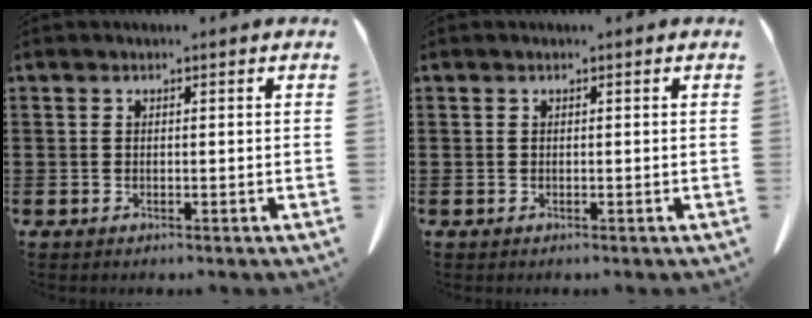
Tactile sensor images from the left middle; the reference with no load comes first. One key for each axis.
{"total": 0.0}